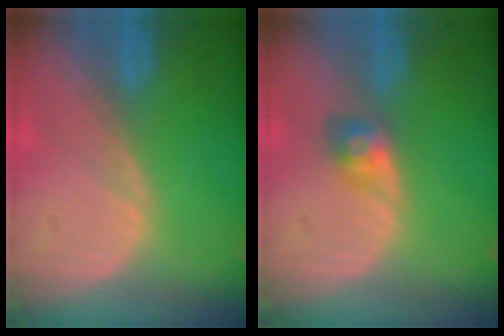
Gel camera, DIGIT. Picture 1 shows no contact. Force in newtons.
{"total": 2.9, "press": 2.7, "slide": 1.1}